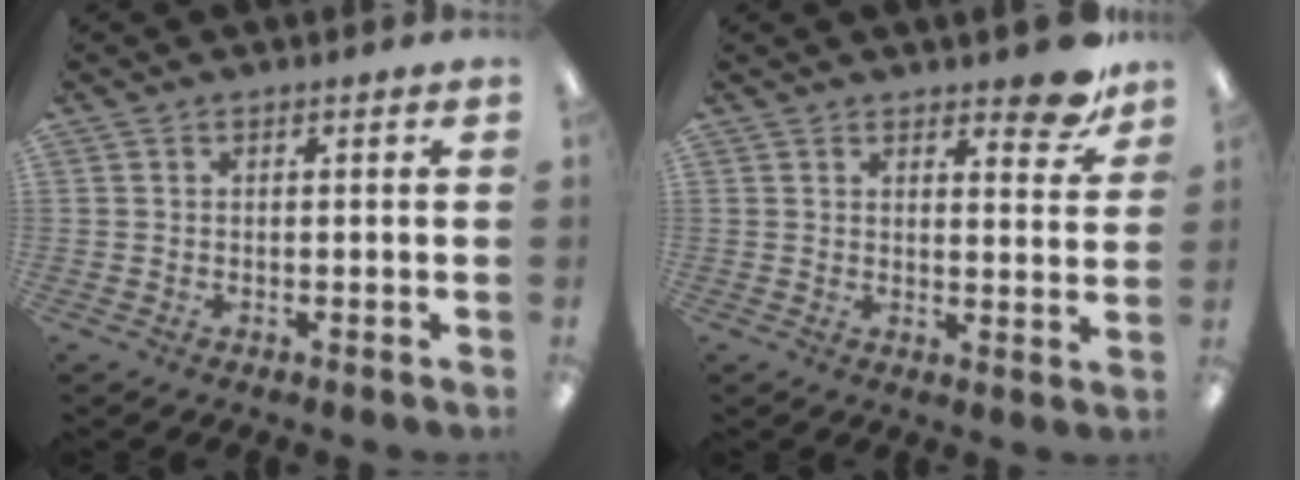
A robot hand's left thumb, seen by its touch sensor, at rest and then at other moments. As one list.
[{"total": 8.1, "force": [6.2, 3.0, 4.3], "torque": [-0.037, -0.042, 0.102]}]